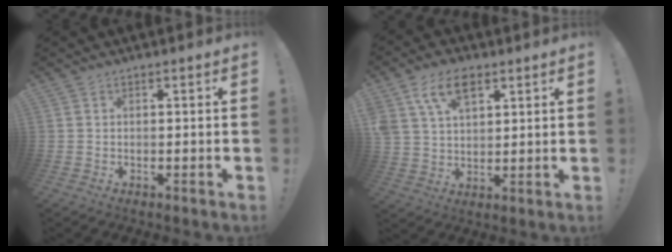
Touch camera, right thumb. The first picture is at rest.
{"total": 11.1, "force": [5.9, 6.8, 6.5], "torque": [-0.122, -0.005, 0.115]}